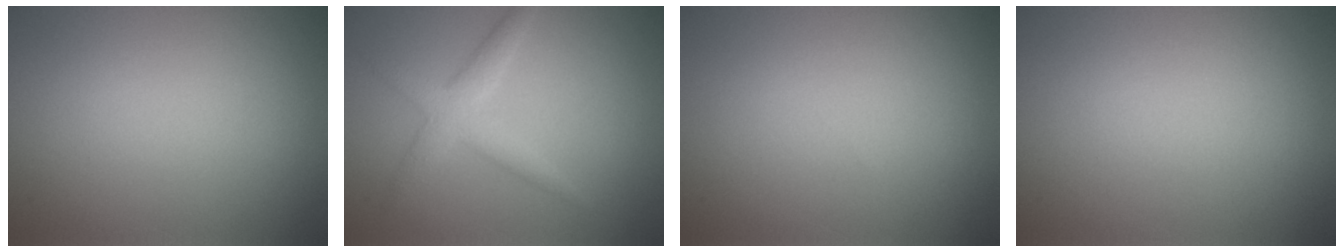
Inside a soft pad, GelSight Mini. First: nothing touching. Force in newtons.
{"total": 2.8, "press": 2.8, "slide": 0.0}
{"total": 0.0}
{"total": 0.0}